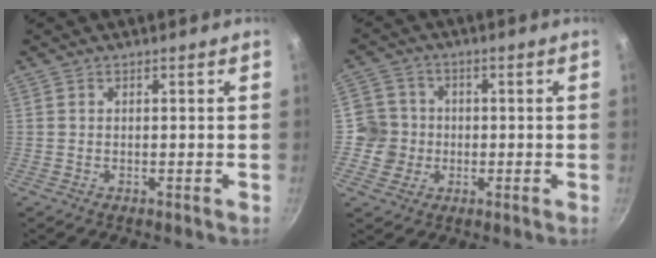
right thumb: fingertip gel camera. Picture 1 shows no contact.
{"total": 6.6, "force": [-0.8, 6.5, 0.7], "torque": [0.021, 0.014, -0.020]}